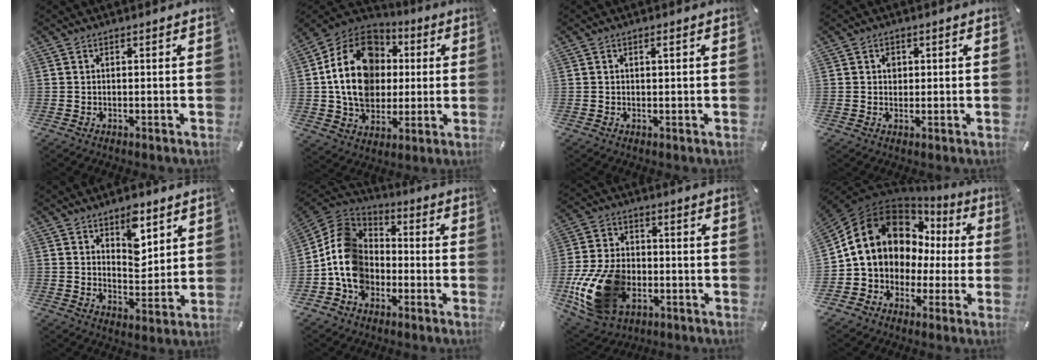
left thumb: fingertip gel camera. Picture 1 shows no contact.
{"total": 19.5, "force": [1.9, 15.8, 11.2], "torque": [-0.221, 0.000, 0.037]}
{"total": 1.1, "force": [0.3, 0.6, 0.9], "torque": [-0.019, 0.004, 0.004]}
{"total": 2.2, "force": [0.3, 1.9, 1.0], "torque": [-0.005, 0.001, 0.000]}
{"total": 9.6, "force": [5.9, 5.5, 5.1], "torque": [-0.056, -0.042, 0.101]}
{"total": 13.3, "force": [-4.1, 11.1, 6.2], "torque": [-0.152, 0.032, -0.074]}
{"total": 18.7, "force": [-5.4, 13.2, 12.1], "torque": [-0.250, 0.029, -0.086]}
{"total": 13.3, "force": [3.0, 11.5, 5.9], "torque": [-0.116, -0.030, 0.057]}